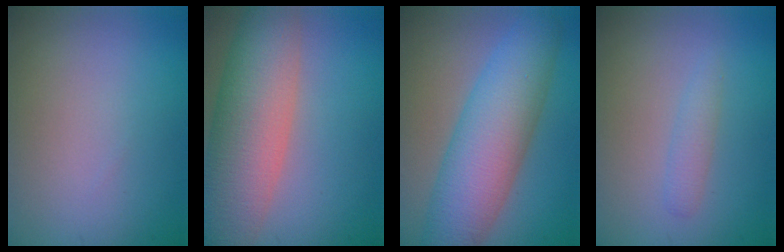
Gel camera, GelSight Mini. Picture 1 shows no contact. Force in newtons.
{"total": 9.4, "press": 9.4, "slide": 0.4}
{"total": 8.7, "press": 8.7, "slide": 0.2}
{"total": 1.3, "press": 1.3, "slide": 0.0}